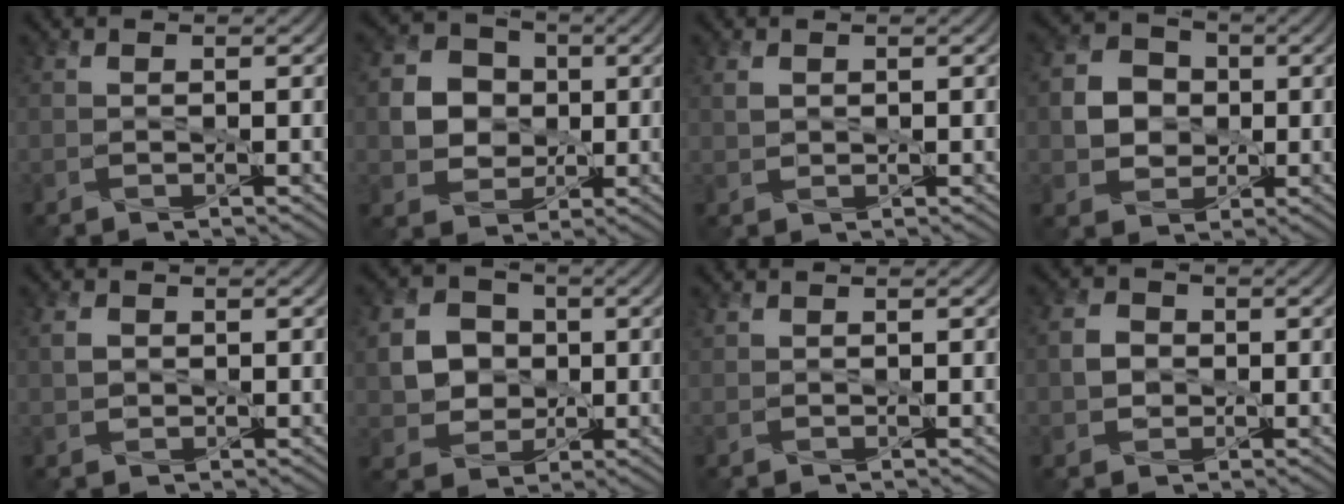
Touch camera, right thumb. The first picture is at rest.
{"total": 6.4, "force": [0.1, 5.6, 2.9], "torque": [-0.078, 0.007, -0.011]}
{"total": 1.4, "force": [0.6, 1.0, 0.8], "torque": [-0.025, 0.000, 0.012]}
{"total": 5.6, "force": [-0.2, 5.0, 2.6], "torque": [-0.067, 0.009, -0.017]}
{"total": 1.9, "force": [0.2, 1.6, 1.1], "torque": [-0.030, 0.001, 0.001]}
{"total": 7.2, "force": [0.2, 6.4, 3.2], "torque": [-0.095, 0.007, -0.003]}
{"total": 0.6, "force": [0.6, 0.2, 0.1], "torque": [-0.004, 0.004, 0.014]}
{"total": 2.8, "force": [-0.4, 2.5, 1.3], "torque": [-0.031, 0.003, -0.015]}